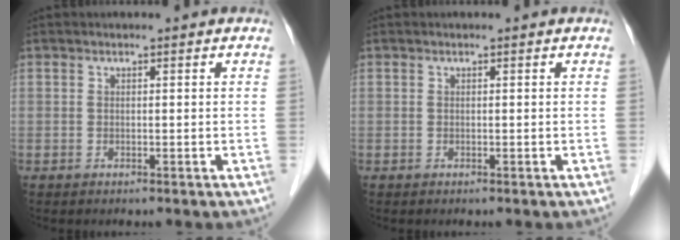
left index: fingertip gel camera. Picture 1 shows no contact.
{"total": 0.0}